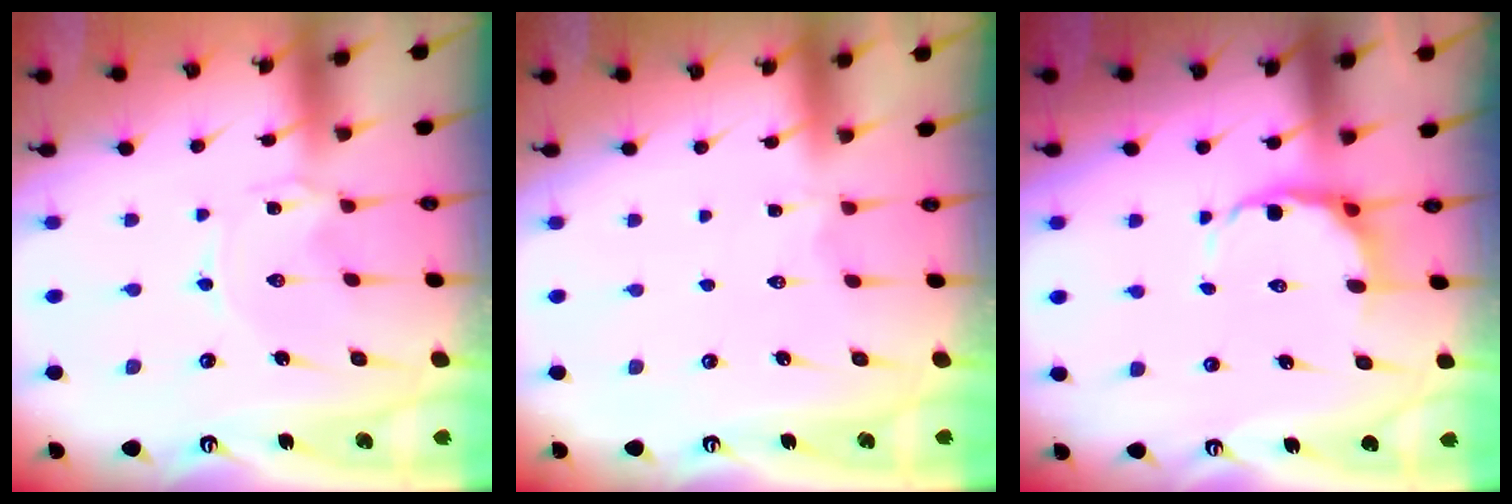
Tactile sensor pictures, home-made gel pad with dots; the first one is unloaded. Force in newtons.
{"total": 2.0, "press": 1.9, "slide": 0.8}
{"total": 7.2, "press": 6.8, "slide": 2.3}